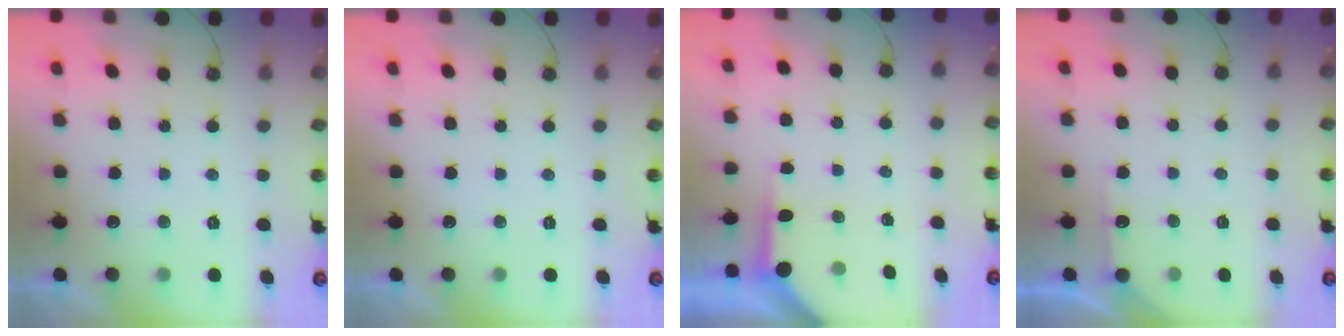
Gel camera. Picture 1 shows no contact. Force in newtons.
{"total": 0.0}
{"total": 3.8, "press": 3.7, "slide": 0.5}
{"total": 4.1, "press": 4.1, "slide": 0.6}